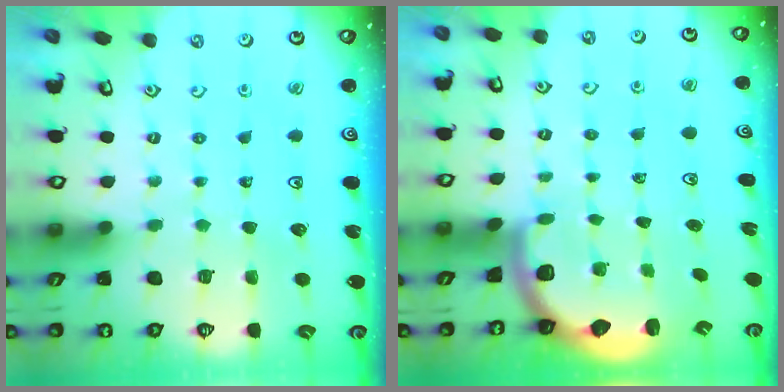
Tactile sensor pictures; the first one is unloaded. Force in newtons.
{"total": 1.9, "press": 1.8, "slide": 0.5}